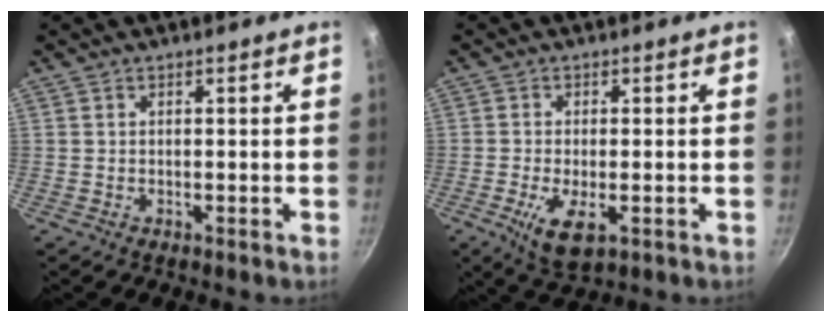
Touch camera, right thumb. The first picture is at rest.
{"total": 7.0, "force": [-2.3, 3.0, 5.9], "torque": [-0.110, -0.010, -0.037]}